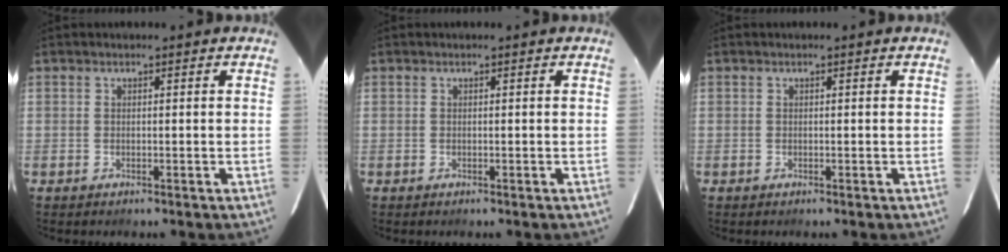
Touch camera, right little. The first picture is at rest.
{"total": 0.0}
{"total": 0.0}